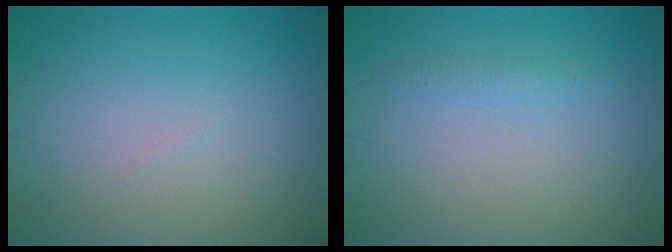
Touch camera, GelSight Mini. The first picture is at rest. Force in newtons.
{"total": 0.9, "press": 0.9, "slide": 0.0}